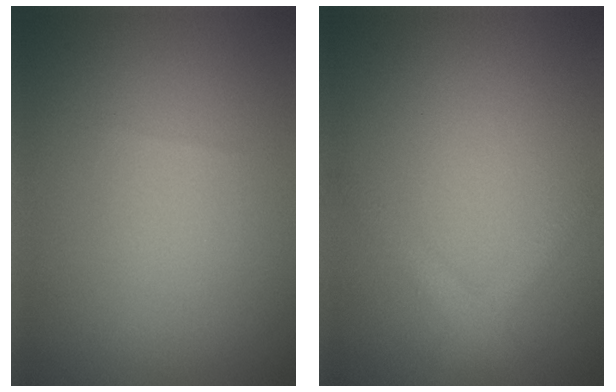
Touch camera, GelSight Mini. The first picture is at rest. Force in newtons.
{"total": 2.3, "press": 2.3, "slide": 0.1}